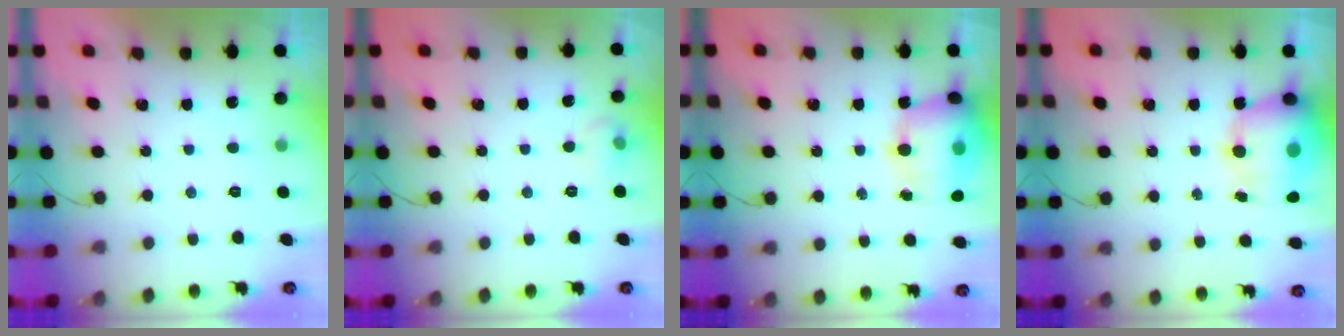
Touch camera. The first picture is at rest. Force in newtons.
{"total": 5.1, "press": 4.6, "slide": 2.3}
{"total": 16.9, "press": 16.5, "slide": 3.7}
{"total": 16.6, "press": 16.1, "slide": 4.0}